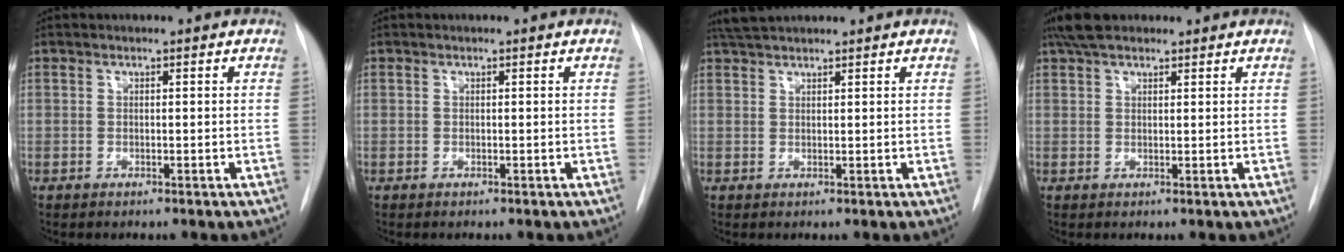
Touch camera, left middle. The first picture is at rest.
{"total": 0.0}
{"total": 3.6, "force": [3.3, 0.4, 1.3], "torque": [-0.025, 0.024, 0.063]}
{"total": 5.0, "force": [3.9, 2.0, 2.4], "torque": [-0.048, 0.024, 0.071]}